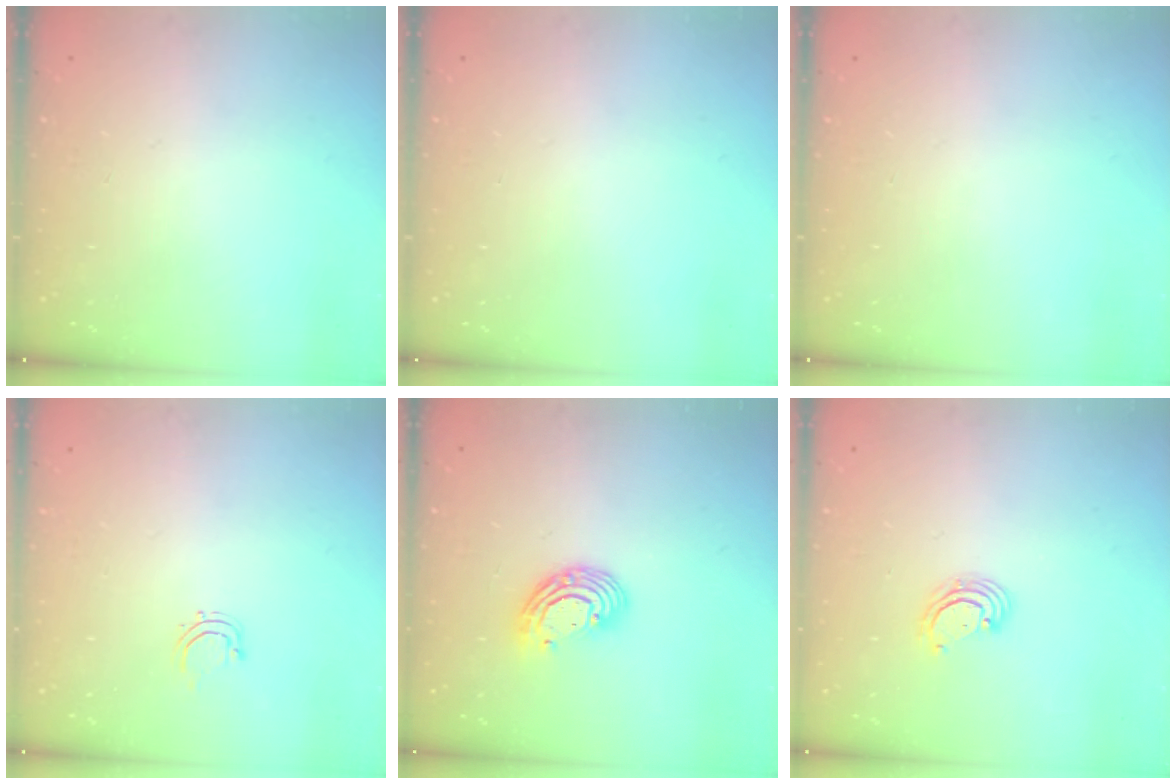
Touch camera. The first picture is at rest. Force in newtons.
{"total": 0.0}
{"total": 0.0}
{"total": 2.8, "press": 2.8, "slide": 0.5}
{"total": 9.0, "press": 9.0, "slide": 0.7}
{"total": 2.6, "press": 2.6, "slide": 0.2}